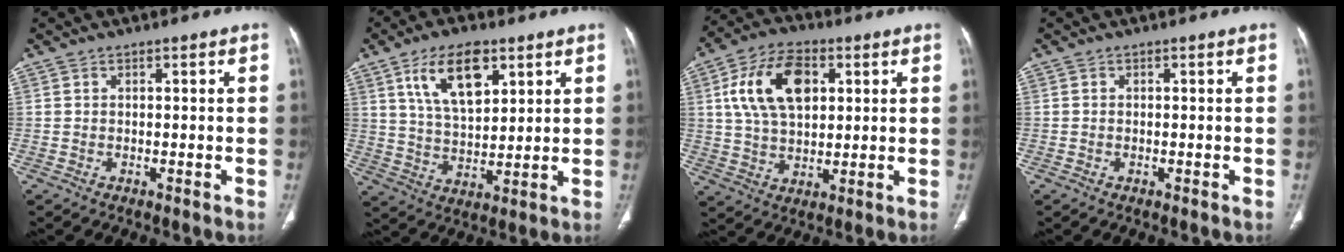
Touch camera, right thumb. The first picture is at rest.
{"total": 12.3, "force": [6.0, 6.1, 8.9], "torque": [-0.137, -0.023, 0.117]}
{"total": 14.4, "force": [4.0, 8.9, 10.6], "torque": [-0.176, 0.004, 0.072]}
{"total": 0.0}